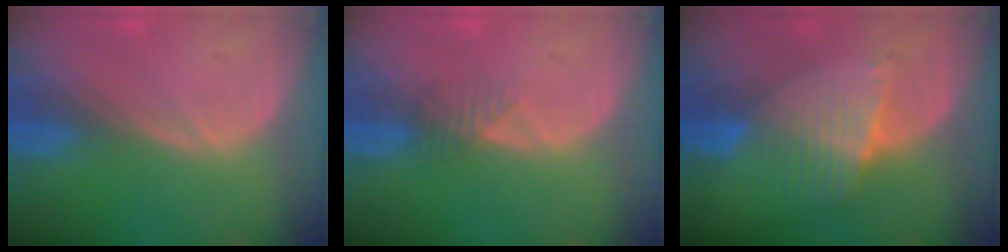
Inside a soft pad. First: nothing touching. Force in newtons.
{"total": 1.9, "press": 1.6, "slide": 1.0}
{"total": 6.9, "press": 6.0, "slide": 3.3}